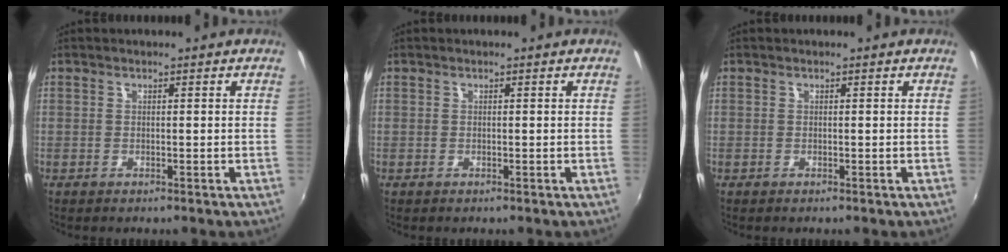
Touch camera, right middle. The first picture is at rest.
{"total": 0.0}
{"total": 0.0}